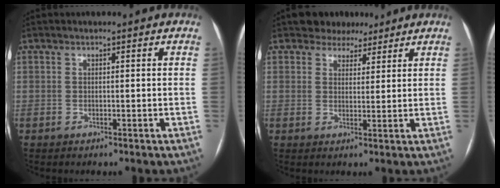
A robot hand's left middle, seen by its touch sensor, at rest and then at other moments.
{"total": 4.4, "force": [3.5, 2.6, 0.3], "torque": [0.000, 0.000, 0.049]}